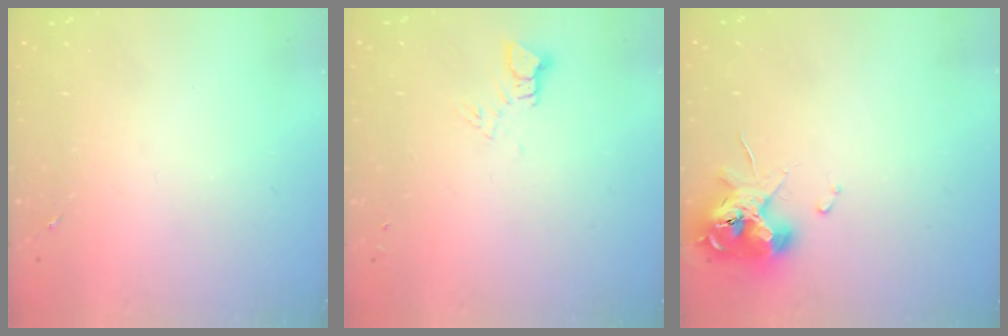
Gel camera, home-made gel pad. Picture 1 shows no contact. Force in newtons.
{"total": 3.4, "press": 3.4, "slide": 0.2}
{"total": 11.4, "press": 11.3, "slide": 1.8}